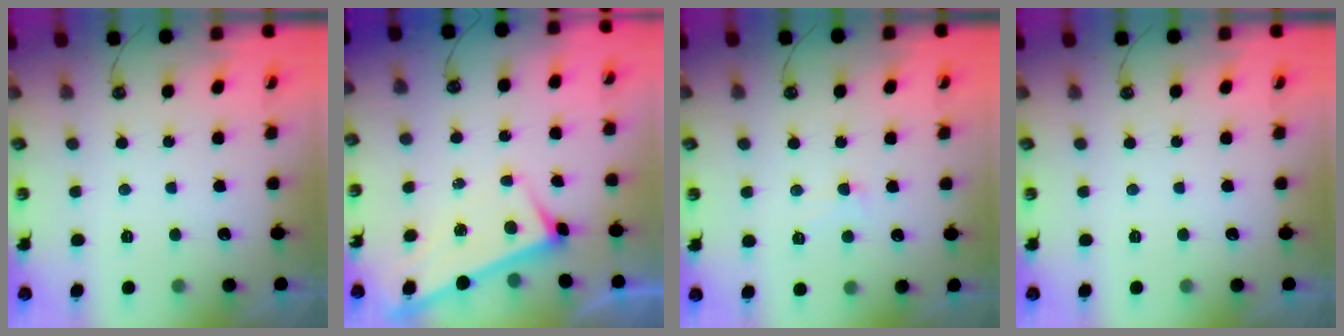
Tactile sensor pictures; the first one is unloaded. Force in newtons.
{"total": 2.9, "press": 2.9, "slide": 0.1}
{"total": 0.8, "press": 0.7, "slide": 0.5}
{"total": 0.0}